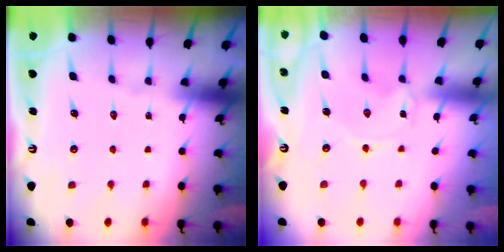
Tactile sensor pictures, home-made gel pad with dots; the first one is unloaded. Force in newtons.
{"total": 0.0}